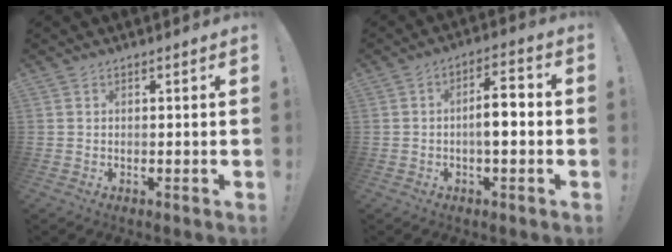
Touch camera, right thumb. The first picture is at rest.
{"total": 7.9, "force": [-1.1, 2.7, 7.3], "torque": [-0.102, 0.007, -0.023]}